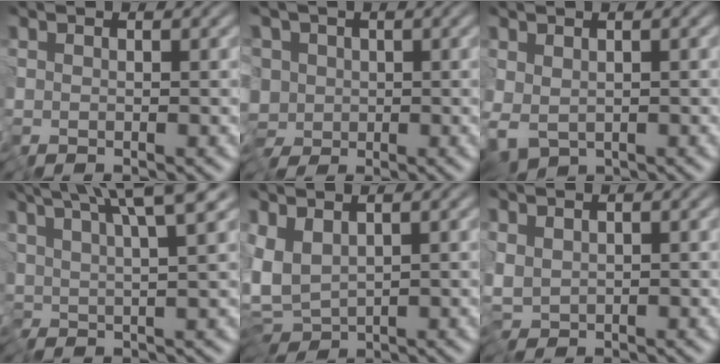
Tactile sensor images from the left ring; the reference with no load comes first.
{"total": 5.1, "force": [-1.5, 4.1, 2.6], "torque": [-0.048, -0.007, -0.041]}
{"total": 2.8, "force": [-0.1, 1.7, 2.3], "torque": [-0.042, -0.009, 0.004]}
{"total": 8.3, "force": [5.0, 2.1, 6.3], "torque": [-0.113, 0.015, 0.069]}
{"total": 5.1, "force": [-0.5, 3.0, 4.1], "torque": [-0.096, -0.007, -0.012]}
{"total": 2.3, "force": [0.1, 1.5, 1.8], "torque": [-0.046, -0.001, -0.001]}